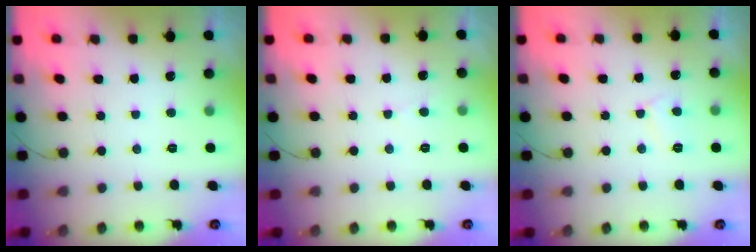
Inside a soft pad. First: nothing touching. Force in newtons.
{"total": 2.4, "press": 2.4, "slide": 0.4}
{"total": 4.7, "press": 4.6, "slide": 0.5}